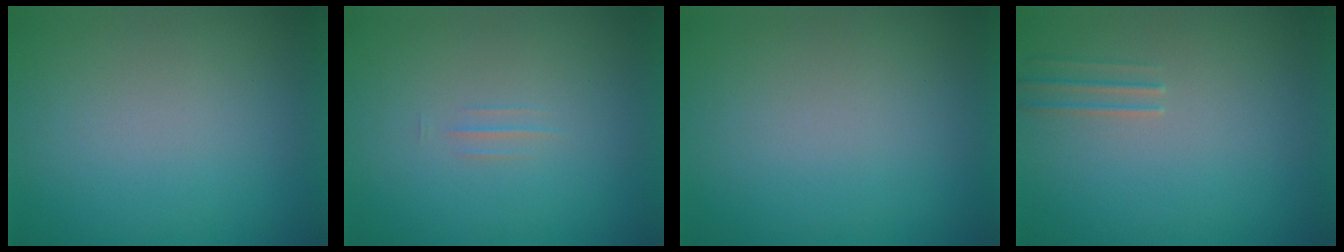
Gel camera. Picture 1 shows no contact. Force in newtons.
{"total": 1.2}
{"total": 1.0}
{"total": 1.3}